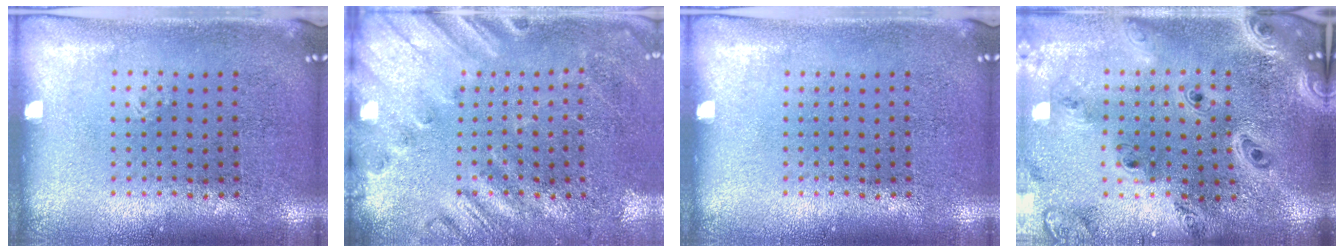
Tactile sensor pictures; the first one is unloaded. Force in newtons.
{"total": 2.6, "press": 2.0, "slide": 1.6}
{"total": 0.0}
{"total": 3.0, "press": 2.5, "slide": 1.7}